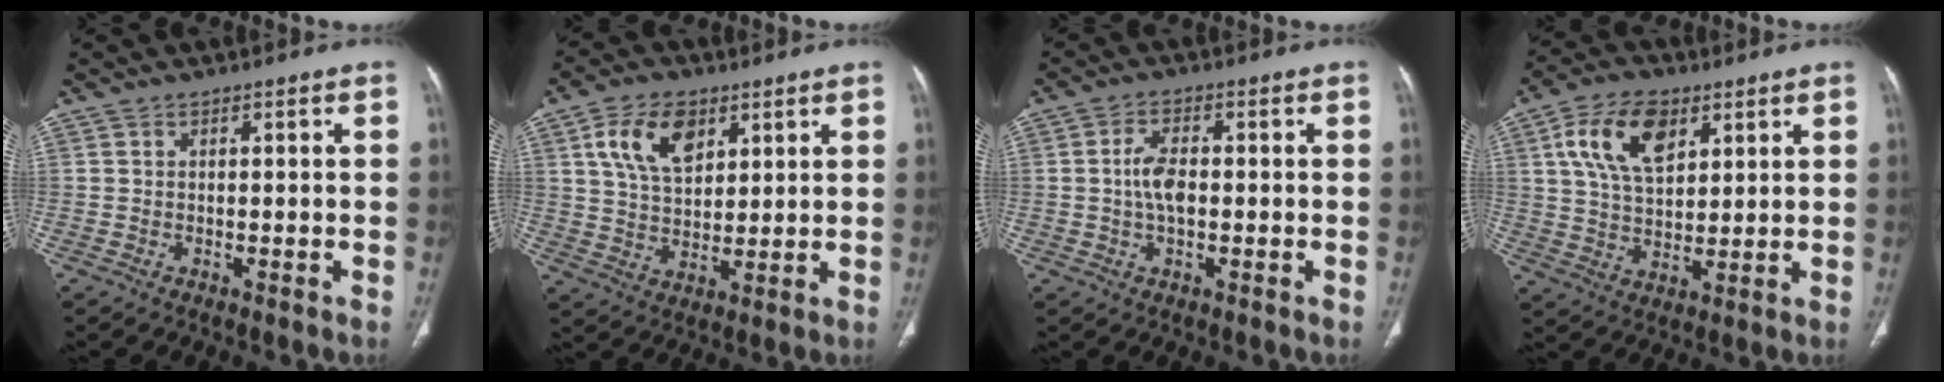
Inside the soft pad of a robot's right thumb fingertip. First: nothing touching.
{"total": 10.7, "force": [4.7, 6.4, 7.2], "torque": [-0.113, -0.016, 0.090]}
{"total": 5.1, "force": [-0.1, 2.6, 4.4], "torque": [-0.089, 0.007, -0.006]}
{"total": 12.5, "force": [5.2, 7.1, 9.0], "torque": [-0.151, -0.011, 0.097]}